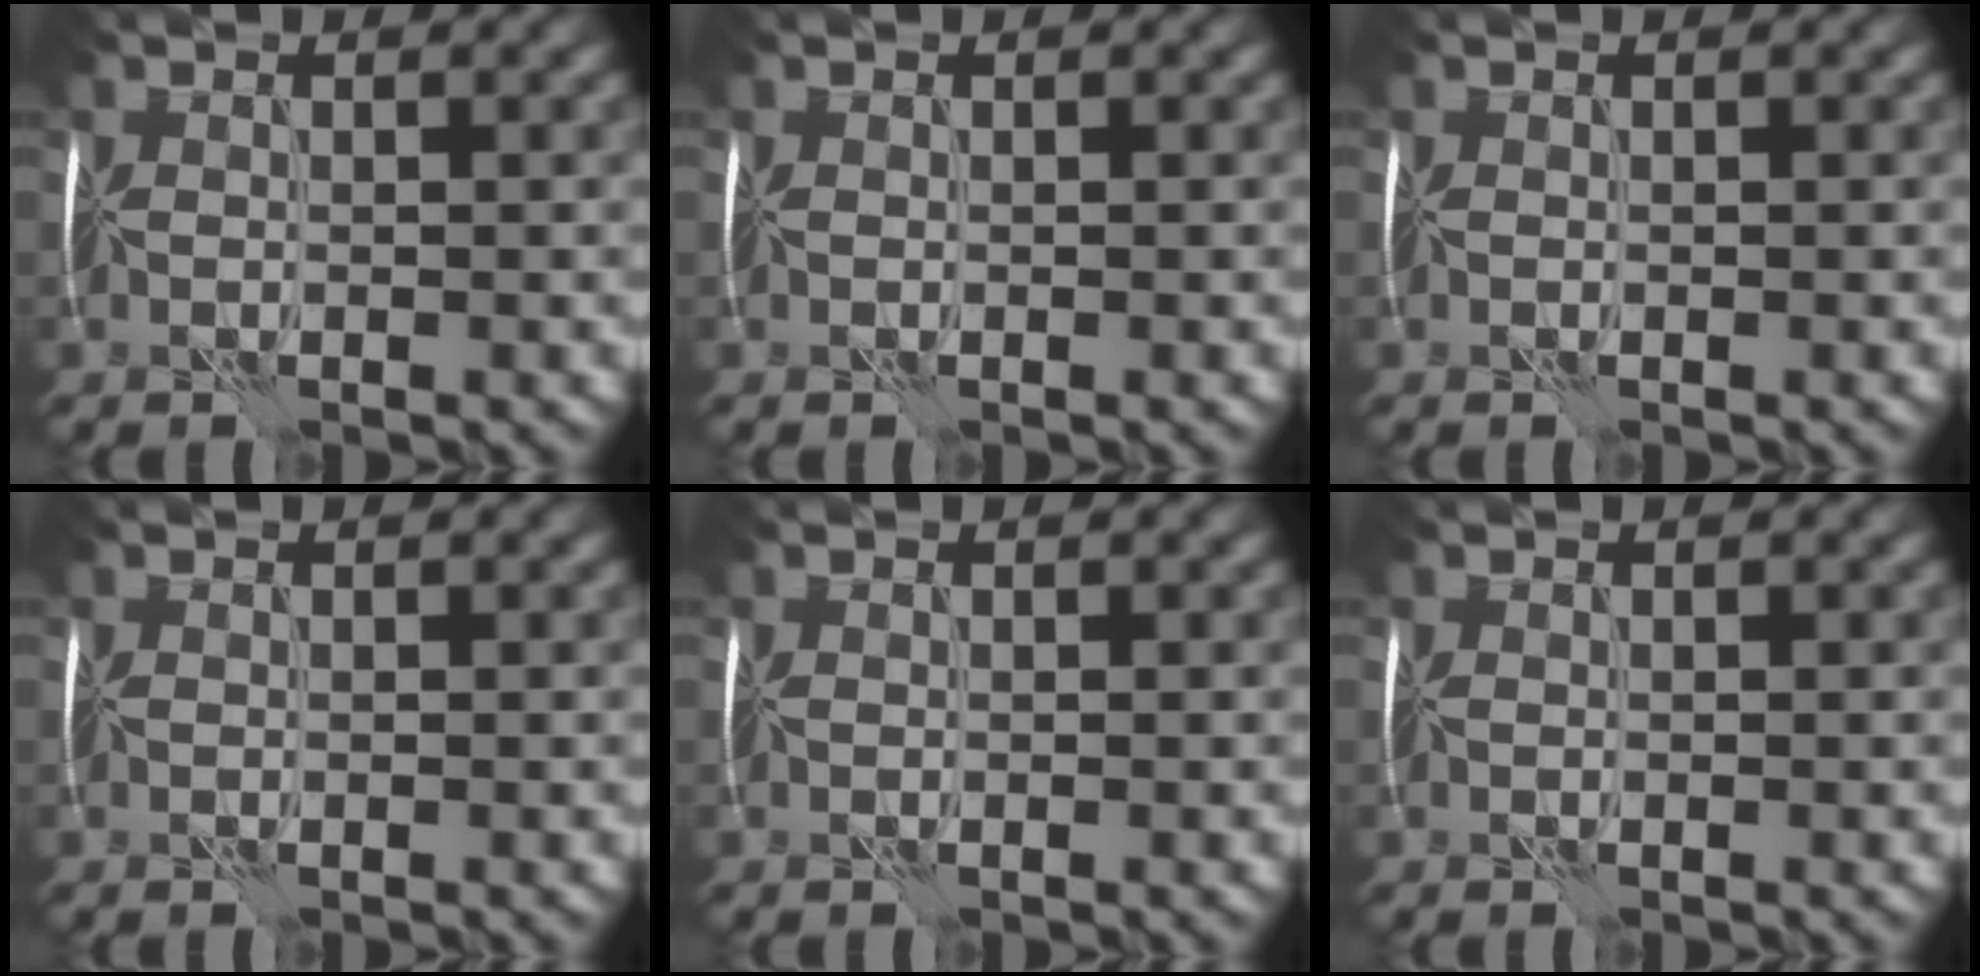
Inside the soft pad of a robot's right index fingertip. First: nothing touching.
{"total": 0.0}
{"total": 0.0}
{"total": 0.0}
{"total": 0.0}
{"total": 0.0}